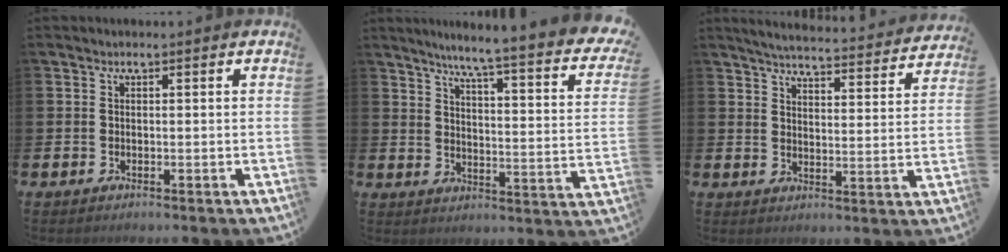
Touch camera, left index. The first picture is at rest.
{"total": 5.9, "force": [4.9, -0.1, 3.3], "torque": [-0.072, -0.052, 0.070]}
{"total": 5.1, "force": [5.0, 0.3, 1.1], "torque": [-0.036, -0.041, 0.083]}